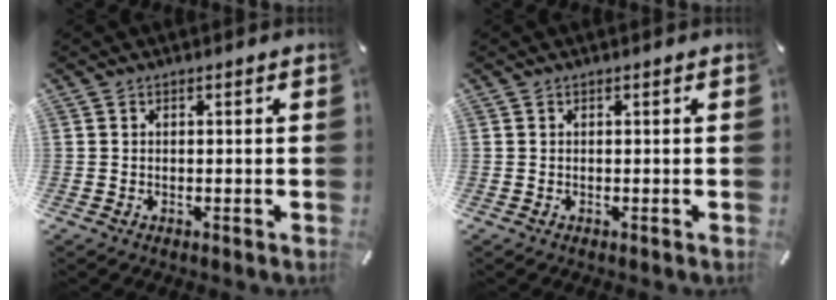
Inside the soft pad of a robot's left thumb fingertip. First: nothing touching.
{"total": 0.0}